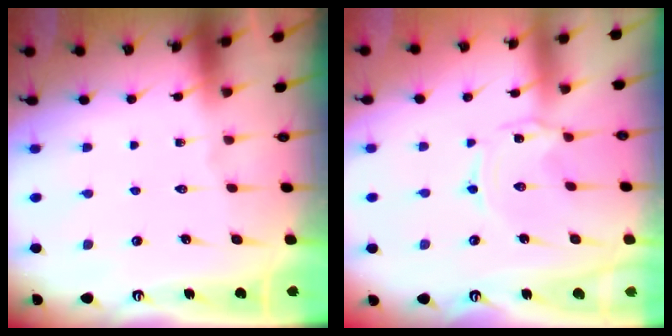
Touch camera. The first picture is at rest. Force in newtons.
{"total": 0.0}